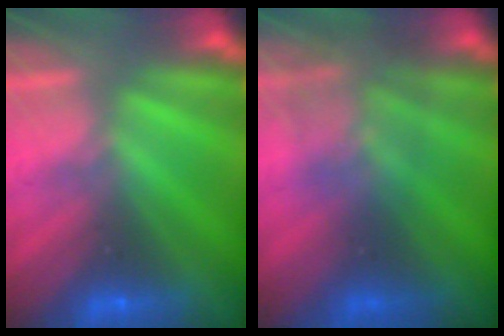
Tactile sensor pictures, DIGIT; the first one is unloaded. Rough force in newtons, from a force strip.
{"total": 1.3}